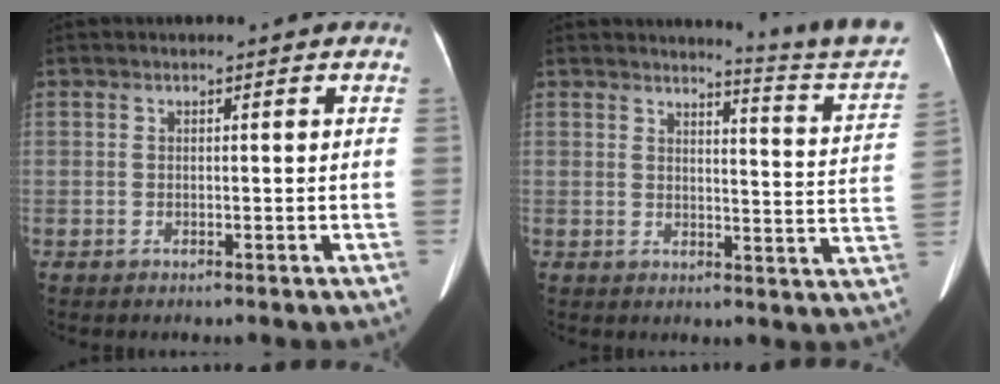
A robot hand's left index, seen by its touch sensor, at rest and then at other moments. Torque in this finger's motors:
{"motor_torque": [0.53, -1.06, 0.09, 0.08]}